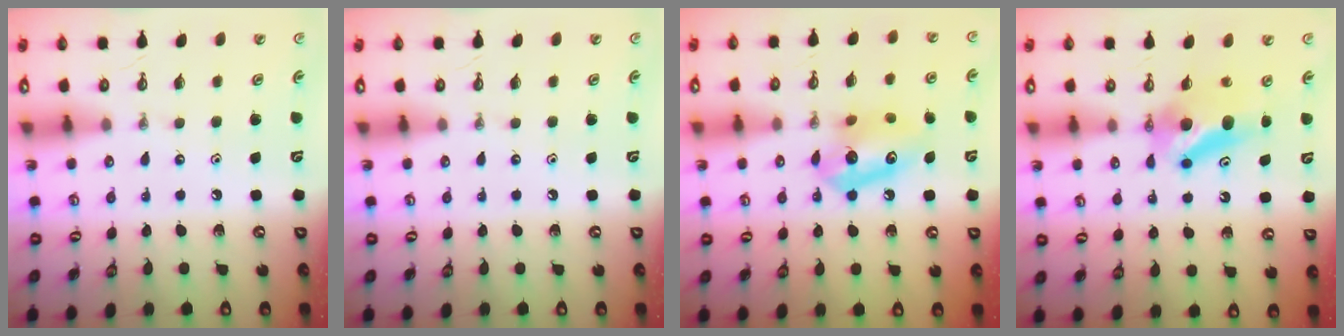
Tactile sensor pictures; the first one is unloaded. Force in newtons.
{"total": 0.0}
{"total": 9.9, "press": 9.8, "slide": 1.4}
{"total": 9.3, "press": 5.9, "slide": 7.2}